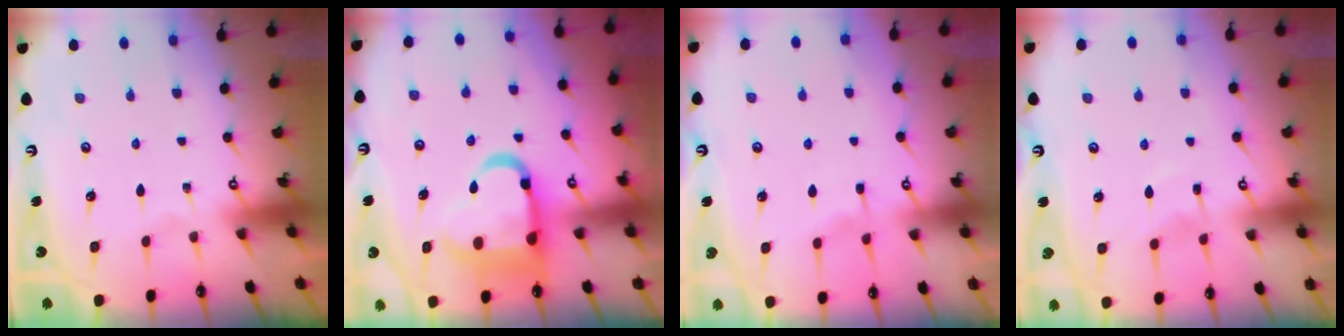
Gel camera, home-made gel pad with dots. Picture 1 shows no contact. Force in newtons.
{"total": 15.0, "press": 14.9, "slide": 1.6}
{"total": 4.0, "press": 3.9, "slide": 0.5}
{"total": 5.6, "press": 5.5, "slide": 0.7}